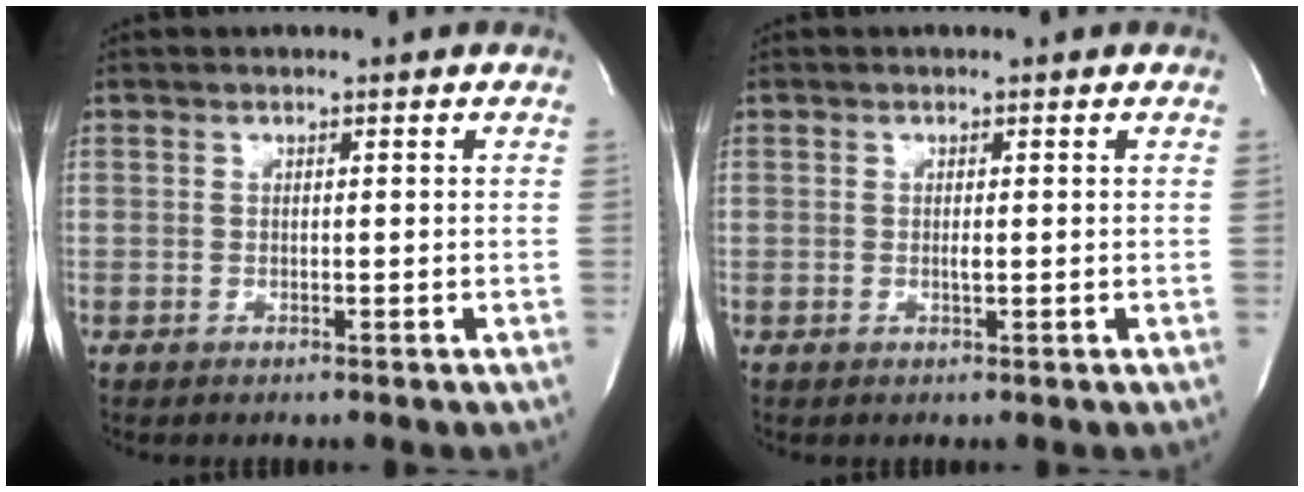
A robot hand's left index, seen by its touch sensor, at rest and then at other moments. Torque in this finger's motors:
{"motor_torque": [-0.13, 0.22, 0.06, 0.00]}